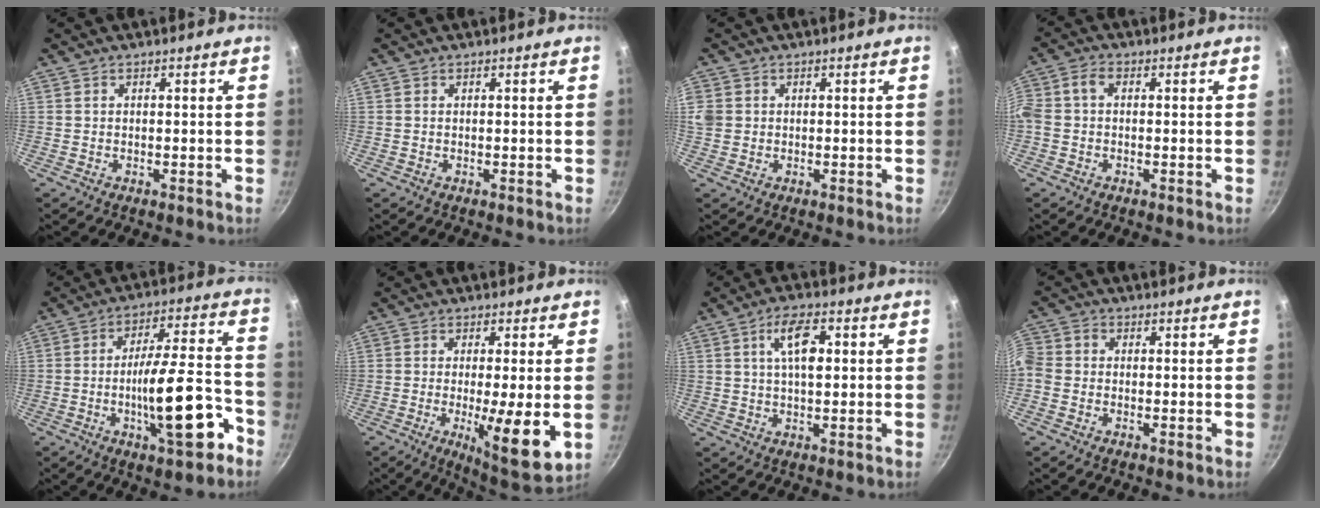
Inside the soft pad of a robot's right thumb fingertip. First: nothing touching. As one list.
[{"total": 0.0}, {"total": 4.6, "force": [0.5, 4.1, 2.1], "torque": [-0.039, 0.004, 0.009]}, {"total": 4.6, "force": [-0.4, 2.9, 3.5], "torque": [-0.087, 0.018, -0.021]}, {"total": 16.5, "force": [-6.7, 5.0, 14.2], "torque": [-0.189, 0.049, -0.100]}, {"total": 11.7, "force": [-1.9, 1.9, 11.4], "torque": [-0.175, -0.016, -0.023]}, {"total": 7.4, "force": [1.7, 3.2, 6.5], "torque": [-0.108, 0.008, 0.026]}, {"total": 5.3, "force": [-1.6, 4.1, 2.9], "torque": [-0.072, 0.014, -0.049]}]